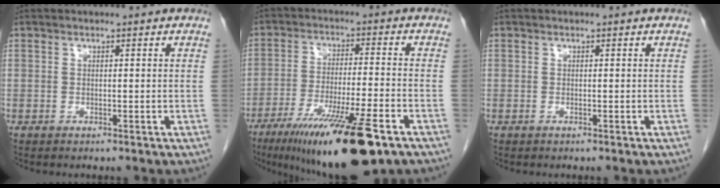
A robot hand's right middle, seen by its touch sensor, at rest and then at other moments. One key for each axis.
{"total": 17.7, "fx": -11.1, "fy": 1.7, "fz": 13.7, "tx": -0.208, "ty": -0.043, "tz": -0.182}
{"total": 0.0}